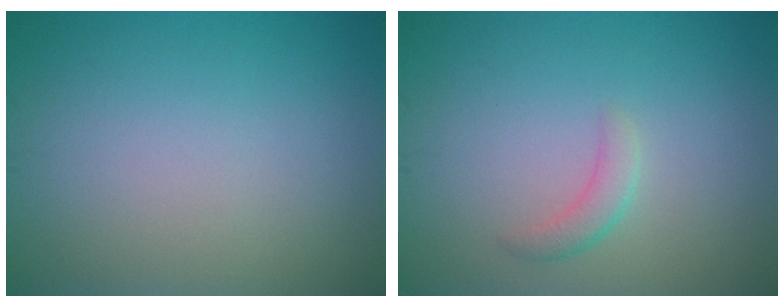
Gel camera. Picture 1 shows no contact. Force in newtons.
{"total": 1.5, "press": 1.5, "slide": 0.1}